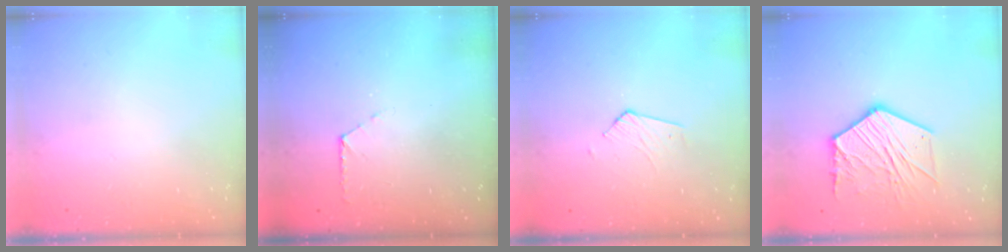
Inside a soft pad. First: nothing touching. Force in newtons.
{"total": 3.9, "press": 3.9, "slide": 0.4}
{"total": 2.7, "press": 2.7, "slide": 0.2}
{"total": 14.4, "press": 14.4, "slide": 1.1}